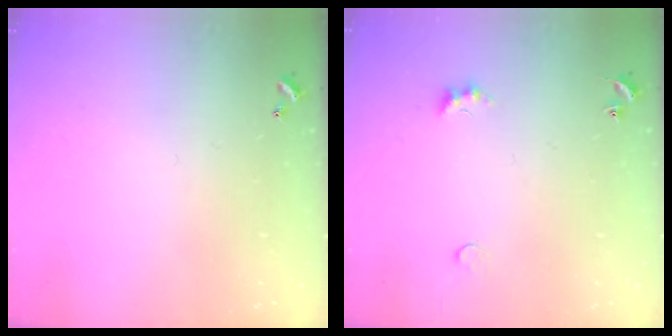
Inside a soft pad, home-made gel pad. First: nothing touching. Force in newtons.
{"total": 1.9, "press": 1.9, "slide": 0.5}